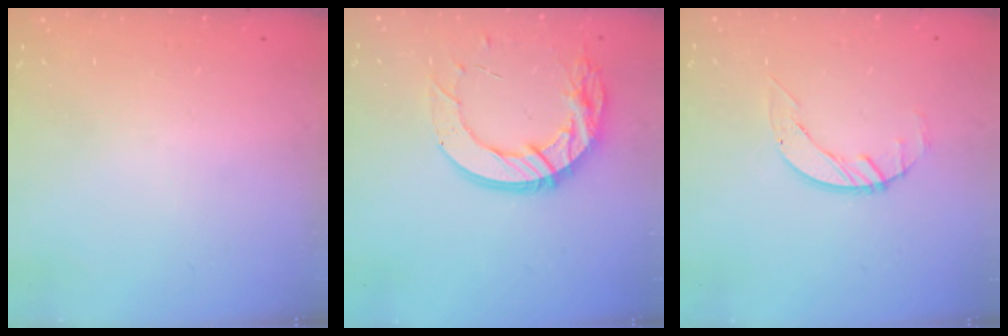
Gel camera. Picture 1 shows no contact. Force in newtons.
{"total": 15.6, "press": 15.5, "slide": 1.4}
{"total": 2.7, "press": 2.7, "slide": 0.3}